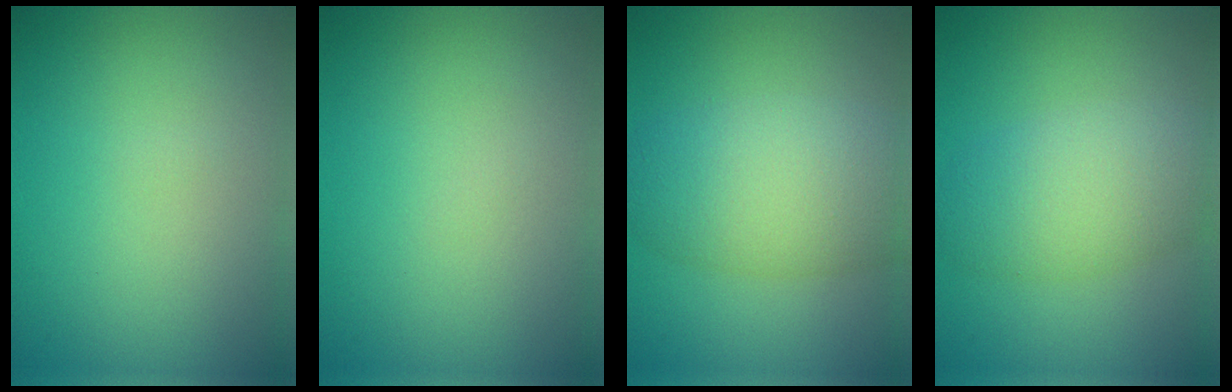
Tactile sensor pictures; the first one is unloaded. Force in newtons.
{"total": 0.0}
{"total": 7.3, "press": 7.3, "slide": 0.2}
{"total": 5.4, "press": 5.4, "slide": 0.3}